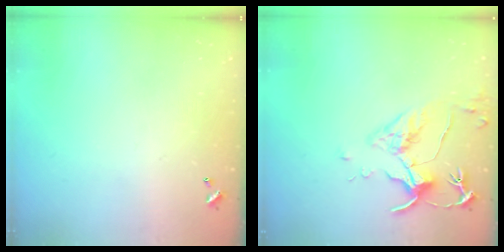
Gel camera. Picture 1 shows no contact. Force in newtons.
{"total": 5.8, "press": 5.6, "slide": 1.3}